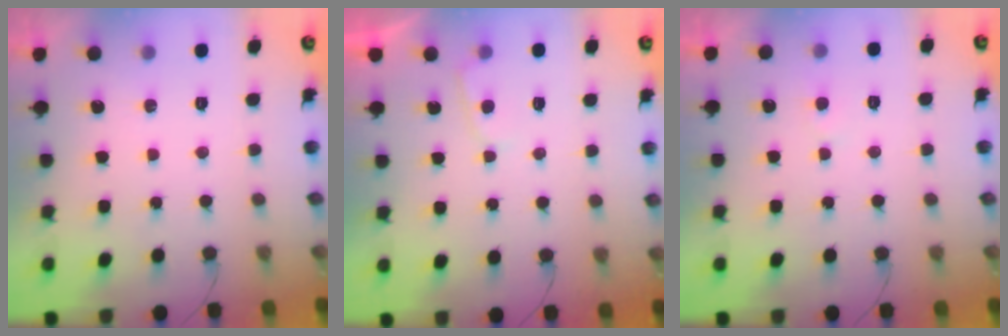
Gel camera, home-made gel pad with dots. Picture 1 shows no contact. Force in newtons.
{"total": 2.3, "press": 2.3, "slide": 0.2}
{"total": 2.8, "press": 2.8, "slide": 0.2}